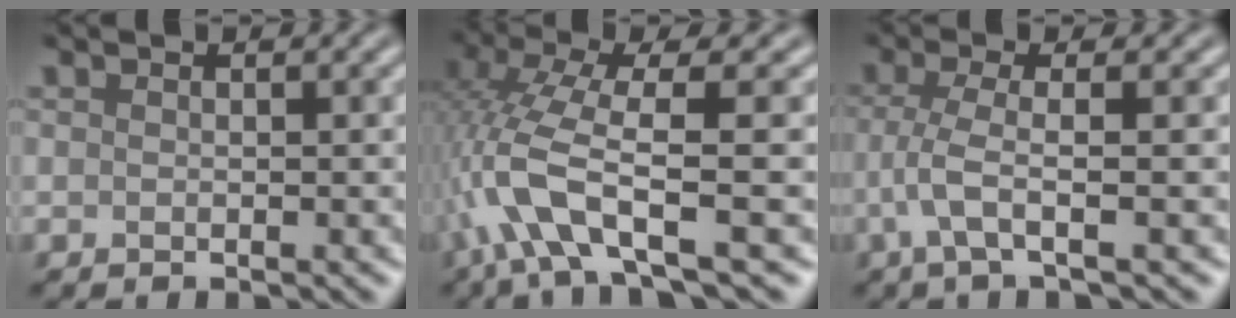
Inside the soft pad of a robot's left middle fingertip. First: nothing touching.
{"total": 7.2, "force": [-1.9, 1.8, 6.8], "torque": [-0.158, 0.005, -0.046]}
{"total": 2.8, "force": [-0.9, 0.2, 2.6], "torque": [-0.063, 0.008, -0.023]}